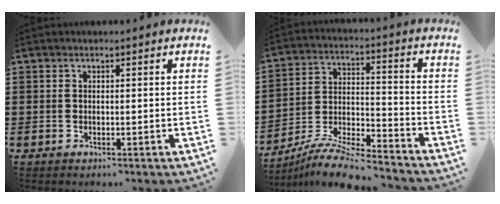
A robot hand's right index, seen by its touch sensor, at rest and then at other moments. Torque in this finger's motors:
{"motor_torque": [-0.07, 0.17, 0.11, 0.00]}